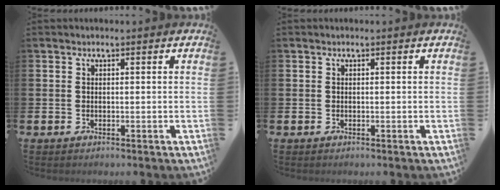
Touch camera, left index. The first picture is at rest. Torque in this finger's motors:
{"motor_torque": [-0.01, 0.00, 0.00, 0.01]}